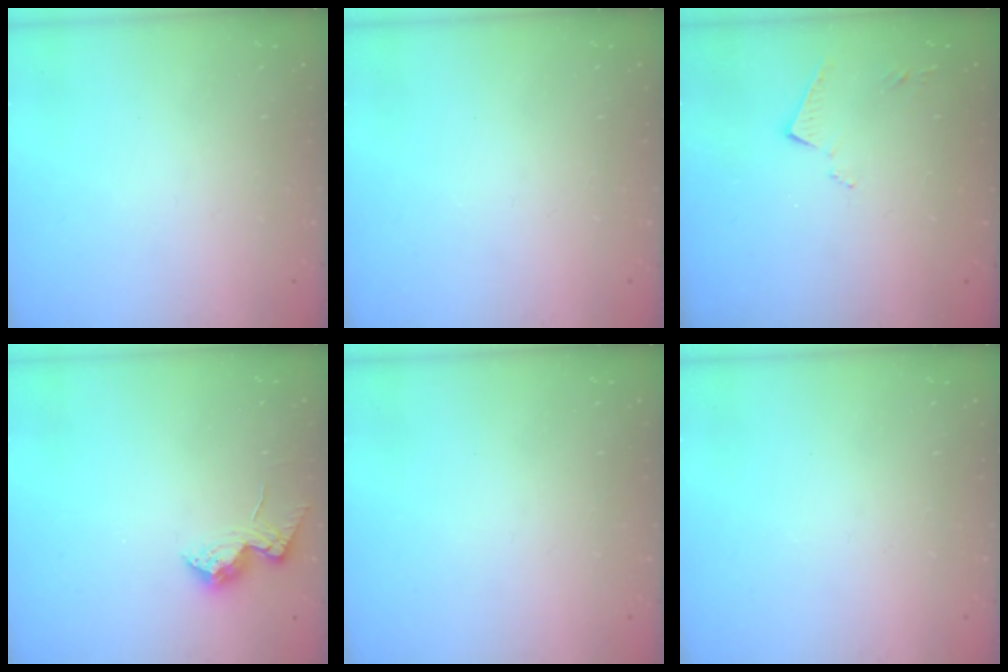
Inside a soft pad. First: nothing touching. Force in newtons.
{"total": 0.0}
{"total": 8.0, "press": 8.0, "slide": 0.1}
{"total": 13.9, "press": 13.9, "slide": 1.0}
{"total": 0.0}
{"total": 0.0}